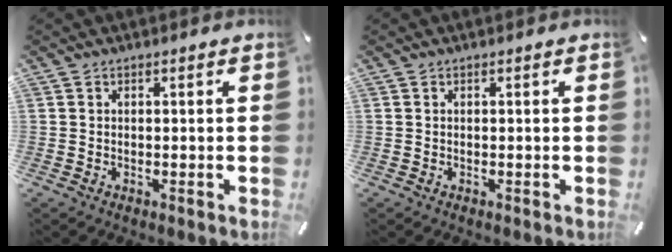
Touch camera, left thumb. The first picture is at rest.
{"total": 0.0}